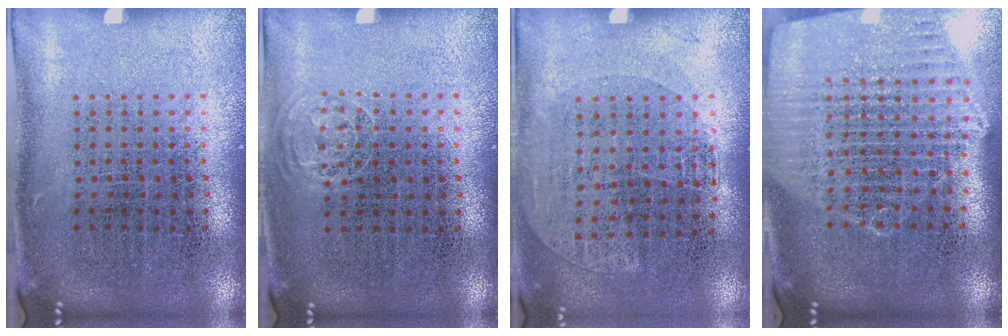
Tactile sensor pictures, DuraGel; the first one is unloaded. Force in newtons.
{"total": 0.6, "press": 0.6, "slide": 0.3}
{"total": 1.2, "press": 1.0, "slide": 0.7}
{"total": 1.8, "press": 1.7, "slide": 0.6}